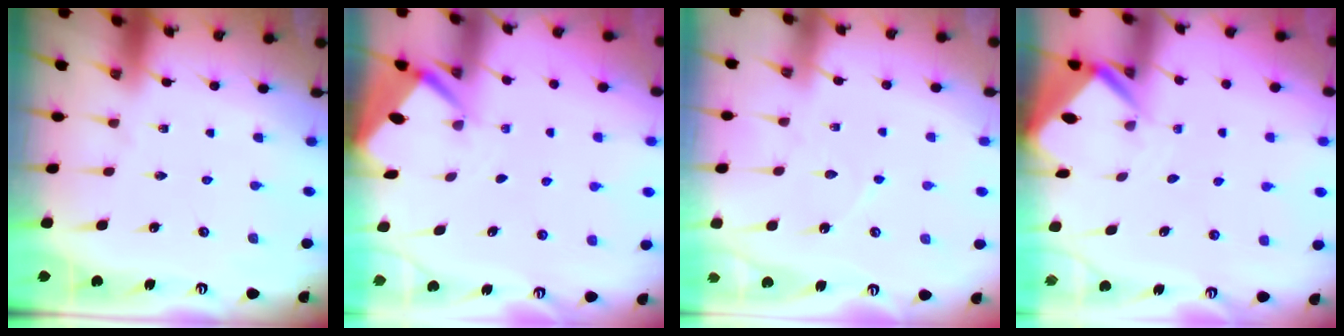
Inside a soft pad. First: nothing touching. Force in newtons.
{"total": 2.7, "press": 2.7, "slide": 0.3}
{"total": 4.1, "press": 4.1, "slide": 0.4}
{"total": 3.3, "press": 3.3, "slide": 0.2}